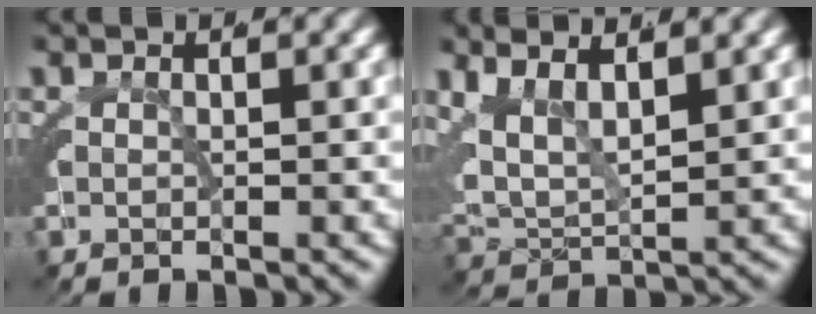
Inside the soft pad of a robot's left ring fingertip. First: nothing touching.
{"total": 8.2, "force": [2.4, 6.1, 5.0], "torque": [-0.126, -0.011, 0.039]}